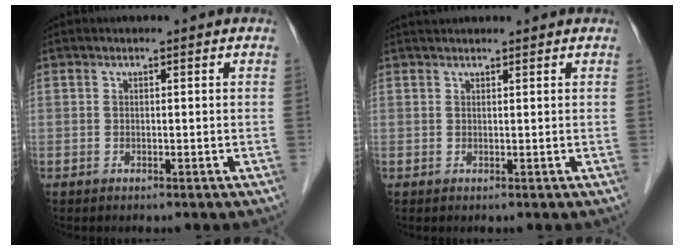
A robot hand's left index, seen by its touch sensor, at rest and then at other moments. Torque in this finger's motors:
{"motor_torque": [0.13, -0.05, -0.01, -0.01]}